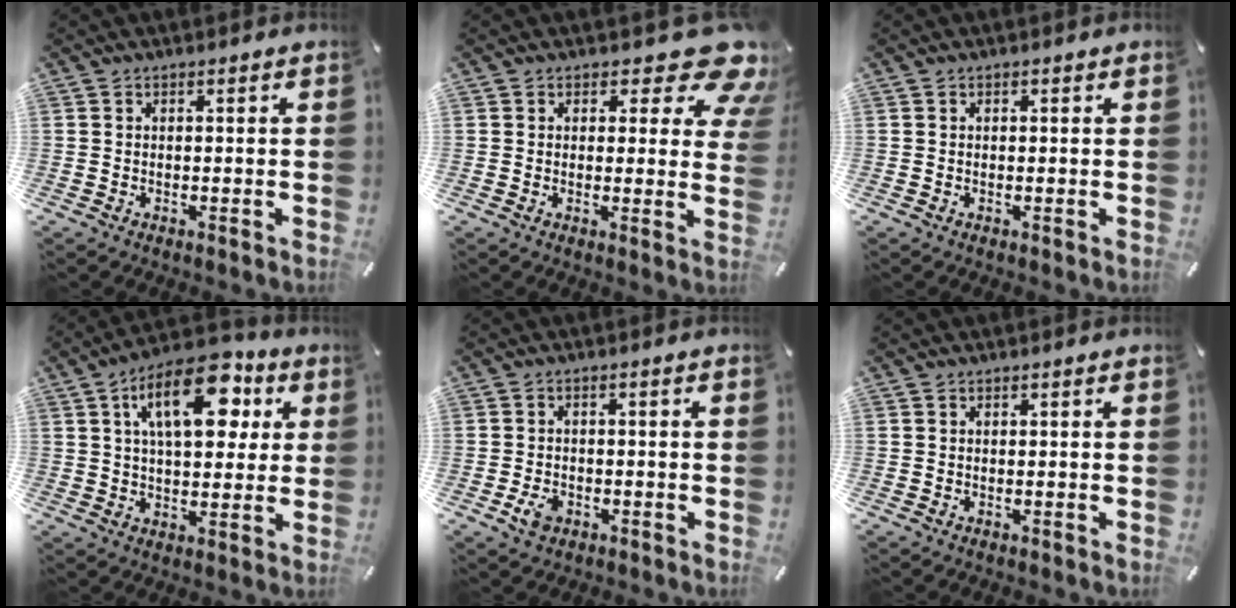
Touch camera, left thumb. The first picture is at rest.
{"total": 11.2, "force": [6.8, 4.8, 7.5], "torque": [-0.078, -0.055, 0.115]}
{"total": 0.0}
{"total": 17.0, "force": [6.6, 8.8, 13.0], "torque": [-0.198, -0.010, 0.105]}
{"total": 3.5, "force": [-1.7, 2.5, 1.9], "torque": [-0.047, 0.004, -0.033]}
{"total": 0.0}